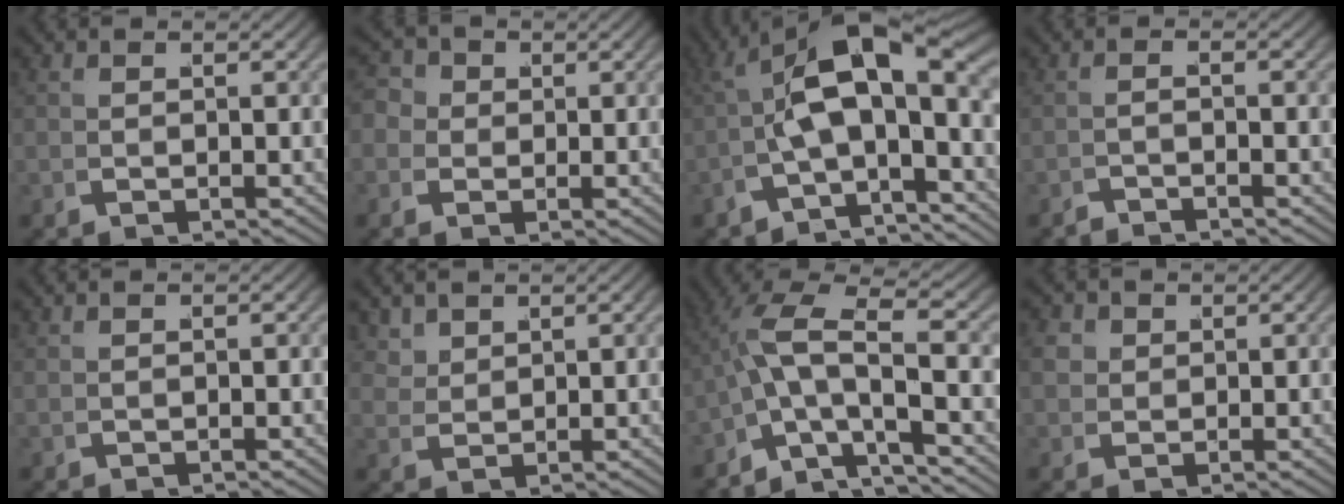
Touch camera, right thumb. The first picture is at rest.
{"total": 5.6, "force": [0.5, 4.8, 2.8], "torque": [-0.057, -0.001, 0.003]}
{"total": 10.0, "force": [-0.3, 5.4, 8.4], "torque": [-0.140, -0.001, -0.010]}
{"total": 1.9, "force": [-1.5, -1.0, -0.4], "torque": [0.024, 0.007, -0.034]}
{"total": 0.0}
{"total": 2.0, "force": [1.7, 0.5, 0.8], "torque": [-0.013, 0.000, 0.043]}
{"total": 6.4, "force": [-1.8, 3.1, 5.3], "torque": [-0.115, -0.021, -0.026]}
{"total": 4.1, "force": [1.2, 3.4, 2.0], "torque": [-0.048, -0.007, 0.026]}